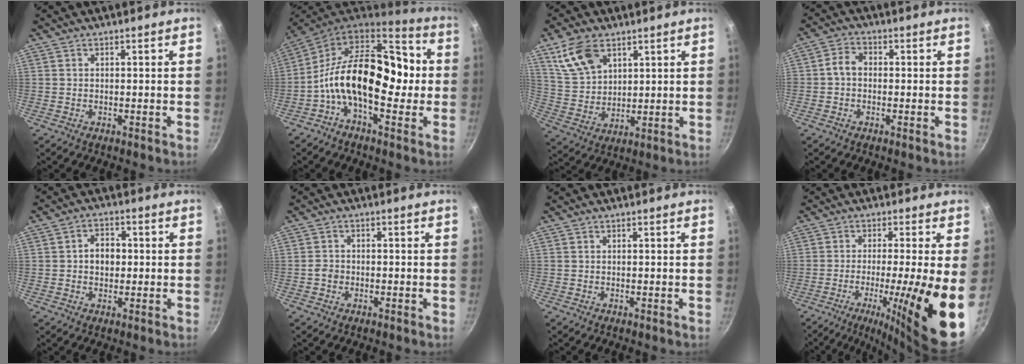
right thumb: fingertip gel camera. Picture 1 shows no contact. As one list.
[{"total": 20.6, "force": [-1.3, 12.1, 16.6], "torque": [-0.242, 0.042, -0.049]}, {"total": 10.6, "force": [5.8, 6.3, 6.3], "torque": [-0.107, -0.020, 0.127]}, {"total": 3.6, "force": [-0.4, 2.8, 2.2], "torque": [-0.036, 0.016, -0.018]}, {"total": 5.0, "force": [0.2, 3.9, 3.1], "torque": [-0.024, 0.010, -0.002]}, {"total": 2.1, "force": [-0.8, 1.7, 0.9], "torque": [-0.011, 0.014, -0.012]}, {"total": 0.0}, {"total": 16.7, "force": [-3.3, 1.7, 16.3], "torque": [-0.238, -0.010, -0.047]}]